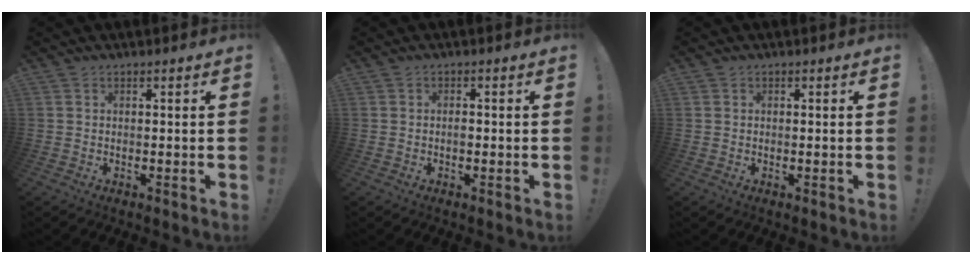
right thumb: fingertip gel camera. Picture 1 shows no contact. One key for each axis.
{"total": 1.3, "fx": -0.6, "fy": 0.7, "fz": 0.8, "tx": -0.011, "ty": 0.000, "tz": -0.012}
{"total": 0.0}